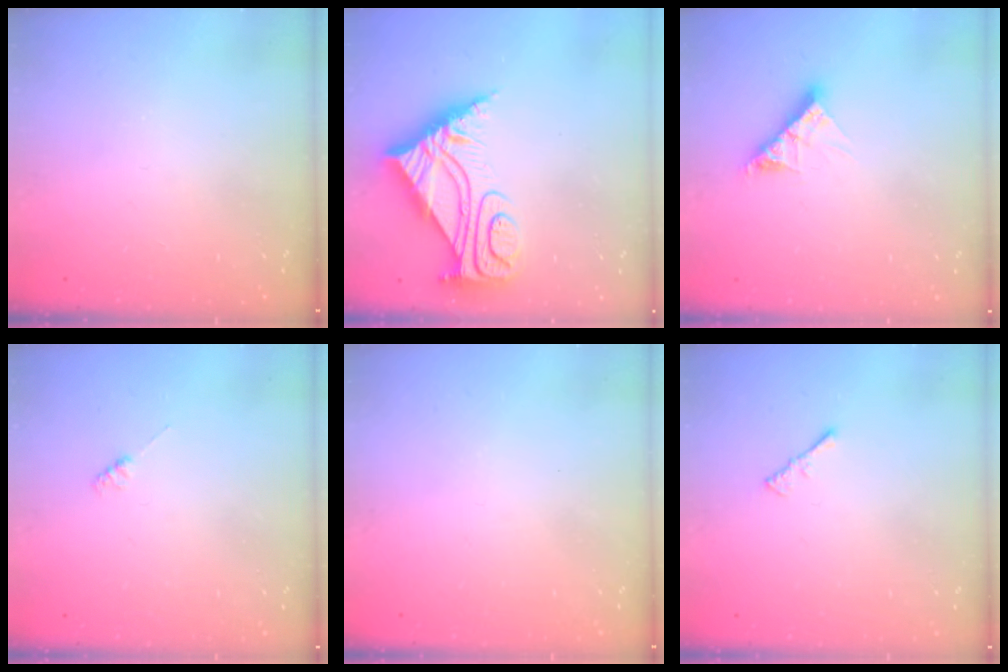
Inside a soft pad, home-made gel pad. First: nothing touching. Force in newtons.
{"total": 9.9, "press": 9.8, "slide": 1.0}
{"total": 9.6, "press": 9.5, "slide": 0.9}
{"total": 2.3, "press": 2.3, "slide": 0.3}
{"total": 0.9, "press": 0.8, "slide": 0.3}
{"total": 1.5, "press": 1.4, "slide": 0.4}